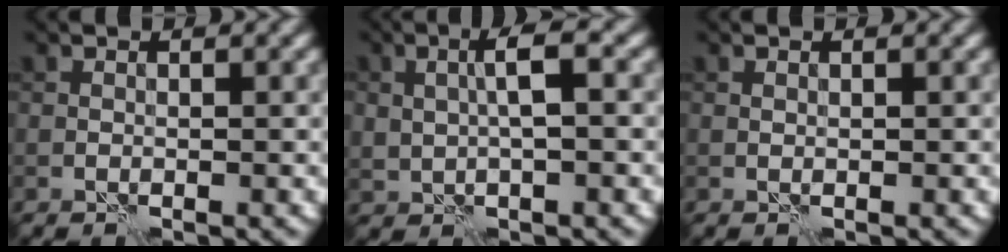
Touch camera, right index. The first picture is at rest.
{"total": 3.4, "force": [0.6, 1.1, 3.1], "torque": [-0.063, 0.009, 0.010]}
{"total": 0.0}